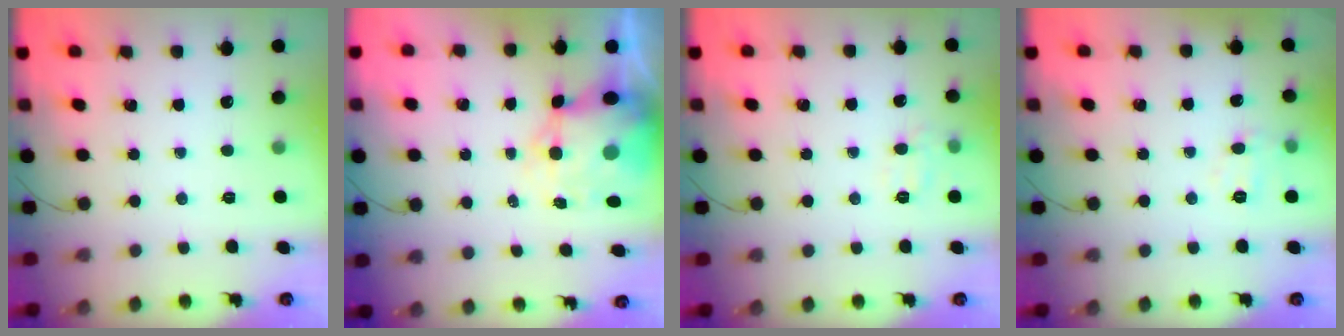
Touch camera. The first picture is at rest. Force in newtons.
{"total": 10.3, "press": 10.0, "slide": 2.5}
{"total": 6.8, "press": 6.6, "slide": 1.2}
{"total": 6.5, "press": 6.4, "slide": 1.1}